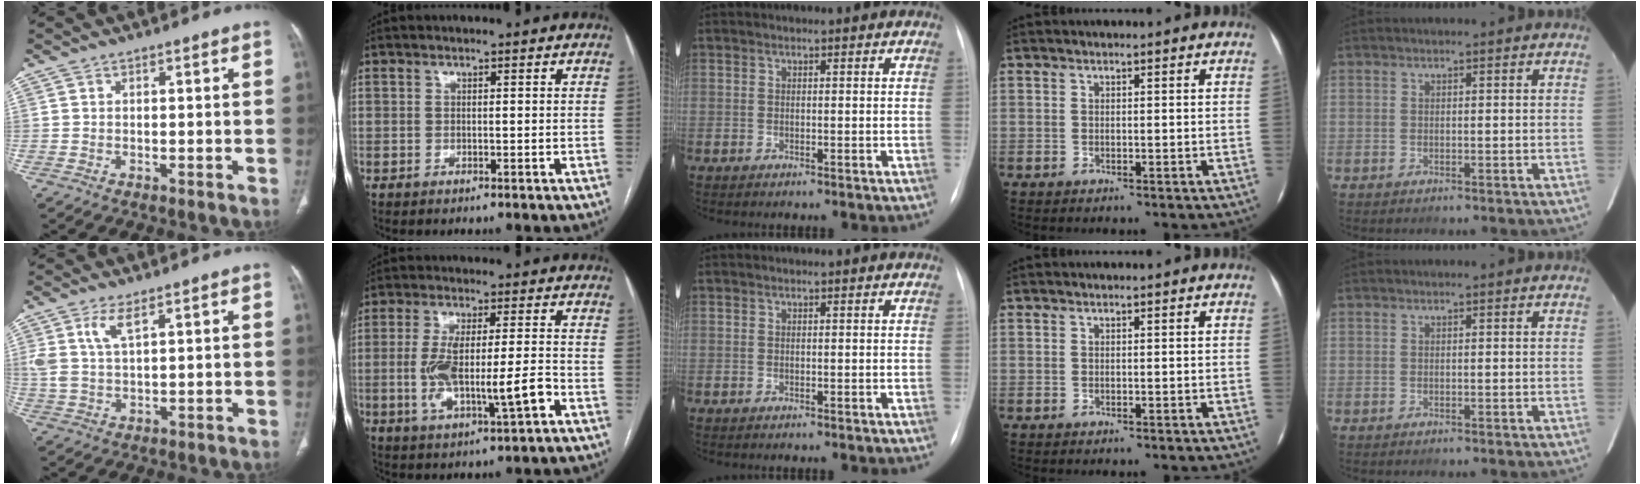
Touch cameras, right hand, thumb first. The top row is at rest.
{"thumb": {"total": 5.0, "force": [2.6, 1.7, 4.0], "torque": [-0.090, -0.009, 0.062]}, "index": {"total": 11.4, "force": [-2.5, 2.2, 10.8], "torque": [-0.205, 0.004, -0.035]}}